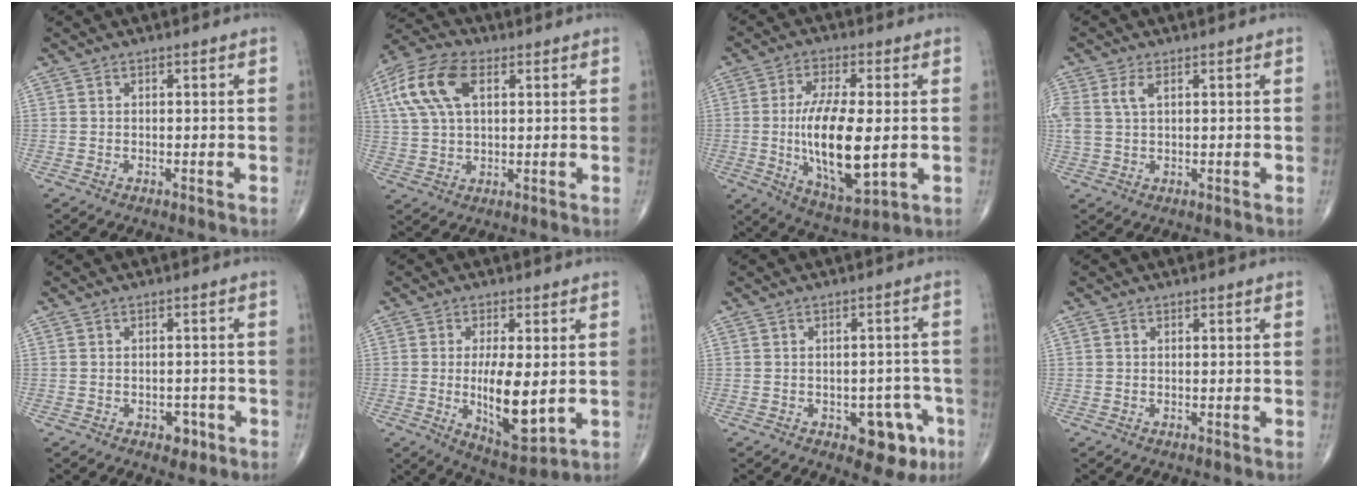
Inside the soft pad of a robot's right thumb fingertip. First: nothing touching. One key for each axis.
{"total": 12.8, "fx": 4.3, "fy": 6.9, "fz": 9.9, "tx": -0.210, "ty": 0.013, "tz": 0.079}
{"total": 15.9, "fx": -1.0, "fy": 5.9, "fz": 14.8, "tx": -0.263, "ty": -0.017, "tz": -0.008}
{"total": 4.3, "fx": 1.5, "fy": 2.1, "fz": 3.4, "tx": -0.090, "ty": 0.011, "tz": 0.034}
{"total": 2.9, "fx": -1.4, "fy": 1.9, "fz": 1.6, "tx": -0.007, "ty": 0.005, "tz": -0.015}
{"total": 11.4, "fx": -0.6, "fy": 4.1, "fz": 10.6, "tx": -0.172, "ty": -0.028, "tz": 0.001}
{"total": 8.1, "fx": -3.6, "fy": 4.6, "fz": 5.7, "tx": -0.036, "ty": 0.022, "tz": -0.038}
{"total": 0.0}